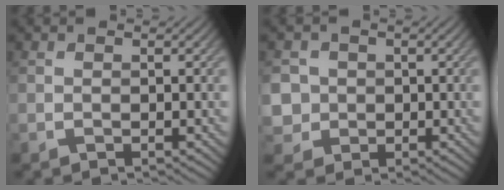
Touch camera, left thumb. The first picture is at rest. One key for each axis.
{"total": 4.3, "fx": 0.0, "fy": 4.2, "fz": 1.0, "tx": -0.033, "ty": -0.001, "tz": -0.013}